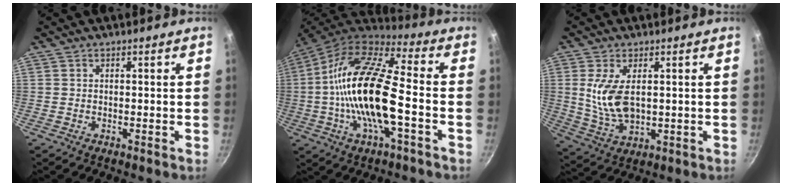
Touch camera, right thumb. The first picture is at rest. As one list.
[{"total": 21.0, "force": [-2.9, 7.2, 19.5], "torque": [-0.374, 0.033, -0.072]}, {"total": 9.3, "force": [1.5, 4.9, 7.8], "torque": [-0.148, -0.018, 0.039]}]